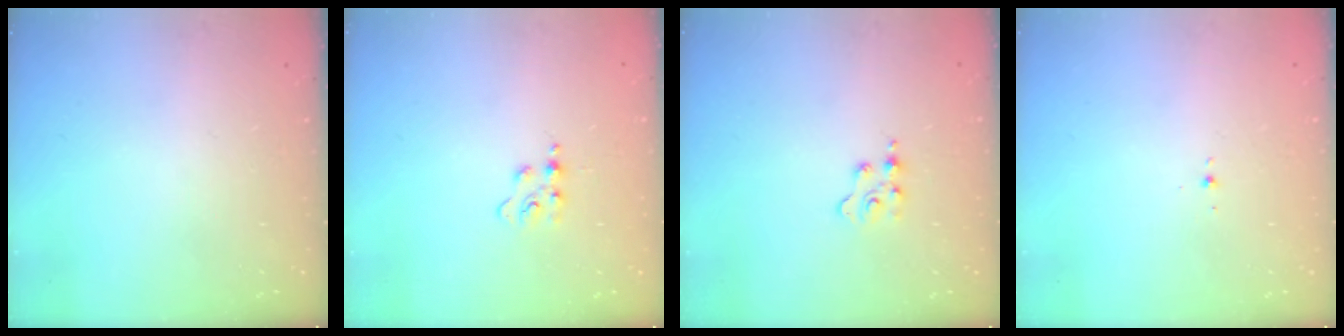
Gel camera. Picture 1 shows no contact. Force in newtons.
{"total": 3.9, "press": 3.9, "slide": 0.5}
{"total": 2.5, "press": 2.5, "slide": 0.4}
{"total": 1.9, "press": 1.8, "slide": 0.7}